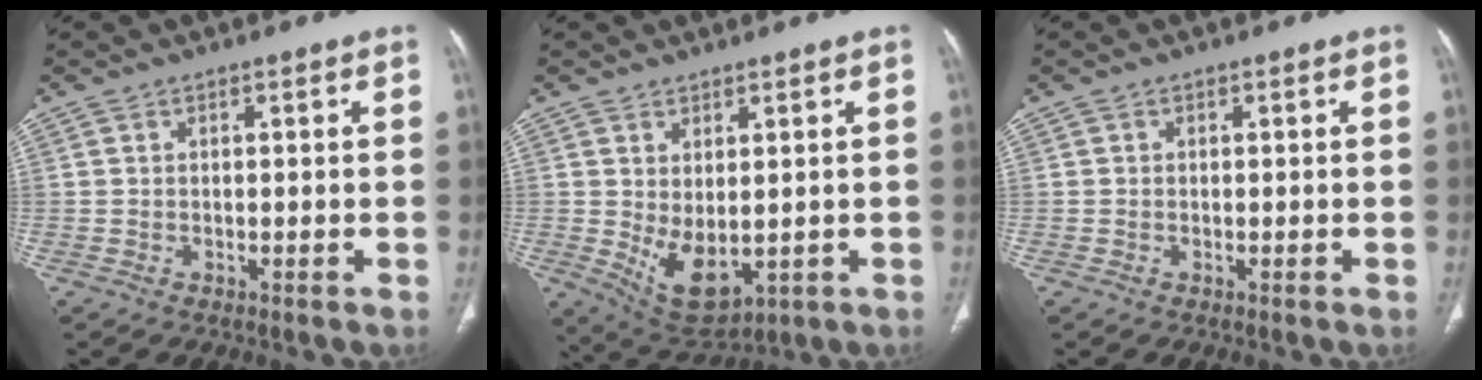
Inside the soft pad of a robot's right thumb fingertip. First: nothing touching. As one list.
[{"total": 8.6, "force": [-0.6, 4.7, 7.2], "torque": [-0.109, -0.012, 0.017]}, {"total": 0.0}]